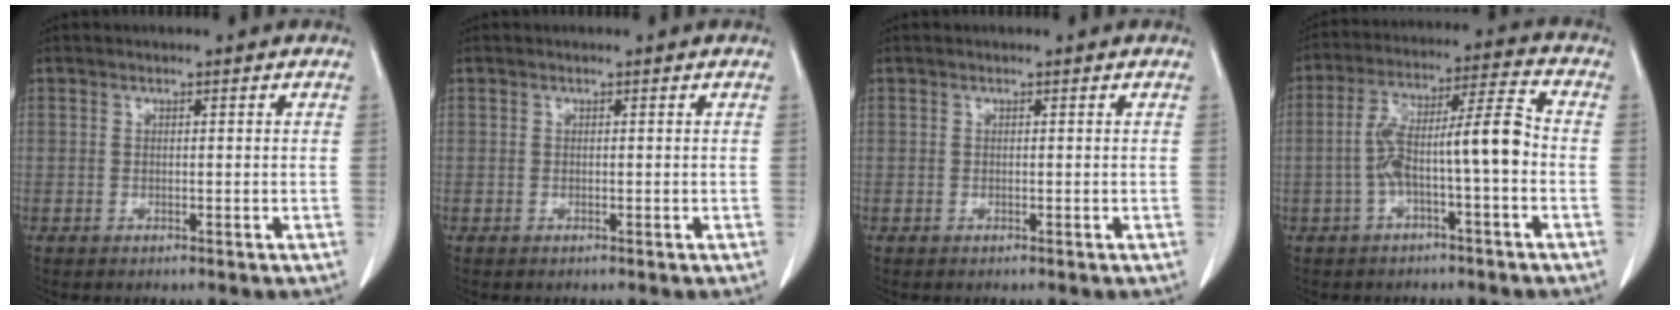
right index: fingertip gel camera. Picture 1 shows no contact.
{"total": 0.0}
{"total": 0.0}
{"total": 9.9, "force": [-2.0, 0.9, 9.7], "torque": [-0.172, 0.040, -0.034]}